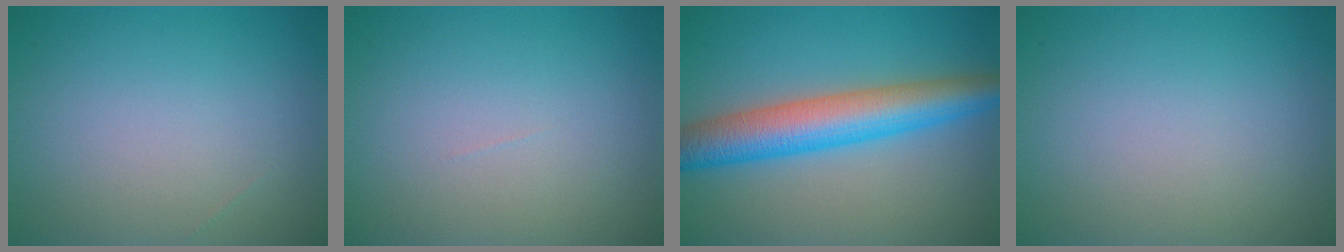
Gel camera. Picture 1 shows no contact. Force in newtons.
{"total": 0.0}
{"total": 7.2, "press": 7.2, "slide": 0.1}
{"total": 0.0}